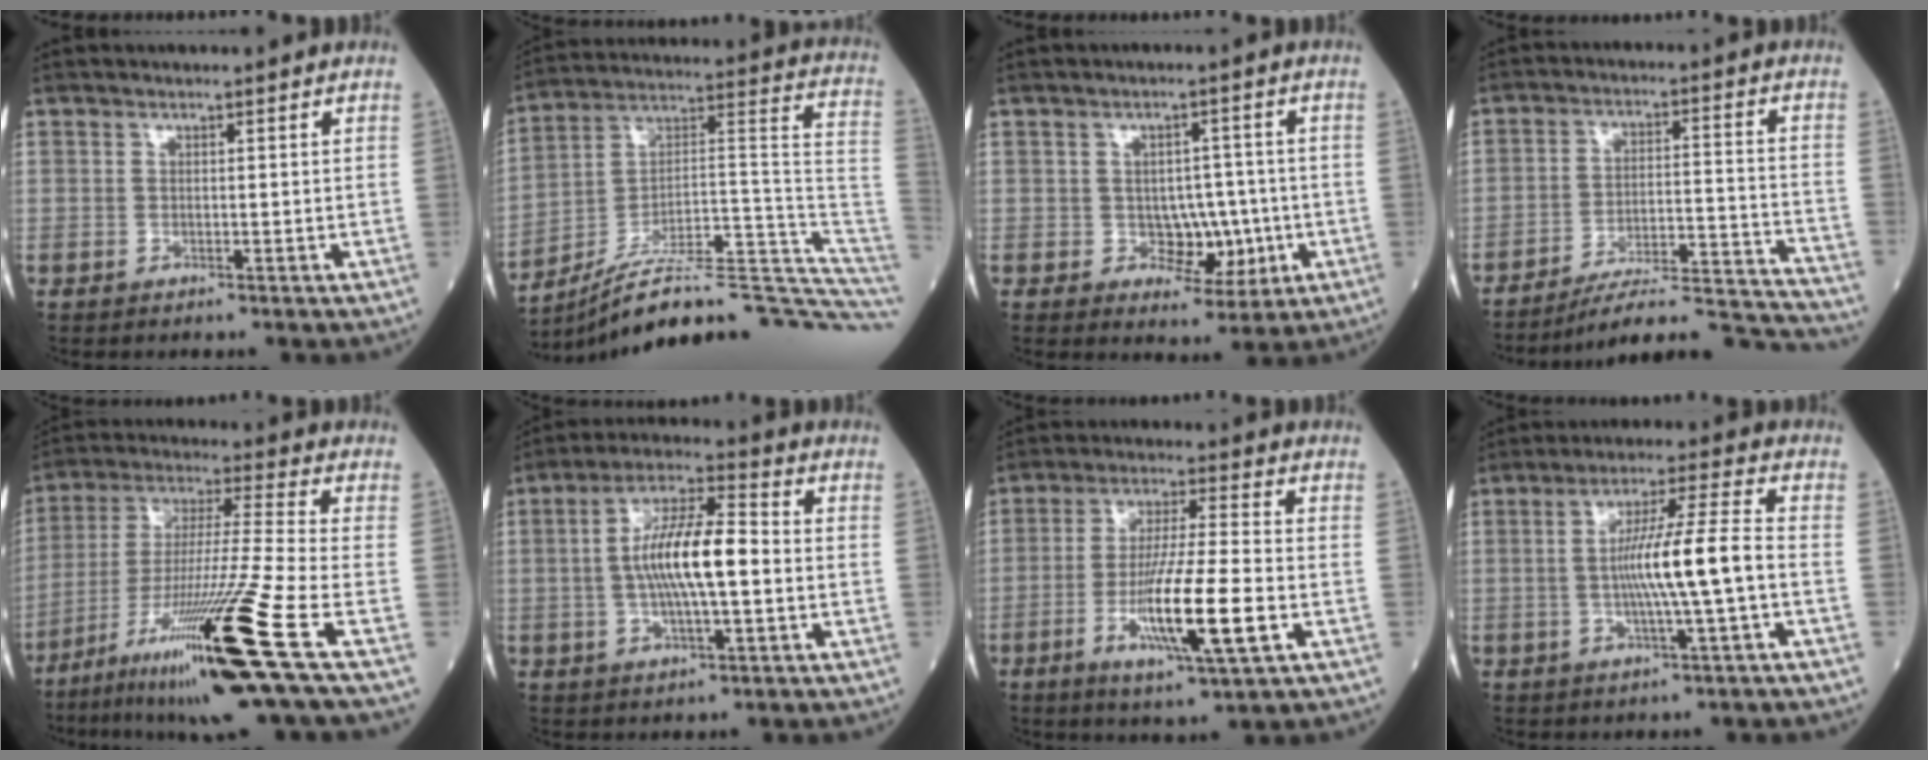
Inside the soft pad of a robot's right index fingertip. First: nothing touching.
{"total": 25.4, "force": [-22.0, 1.5, 12.4], "torque": [-0.096, 0.050, -0.325]}
{"total": 6.0, "force": [-1.1, 3.9, 4.4], "torque": [-0.050, 0.005, -0.008]}
{"total": 19.0, "force": [-18.4, -0.3, 4.9], "torque": [-0.041, 0.013, -0.262]}
{"total": 21.2, "force": [-10.6, -1.9, 18.3], "torque": [-0.329, -0.048, -0.192]}
{"total": 11.4, "force": [-0.5, 2.5, 11.1], "torque": [-0.208, 0.016, -0.013]}
{"total": 13.3, "force": [-3.9, 0.7, 12.7], "torque": [-0.238, -0.018, -0.070]}
{"total": 9.8, "force": [-1.3, -0.5, 9.7], "torque": [-0.173, 0.011, -0.026]}